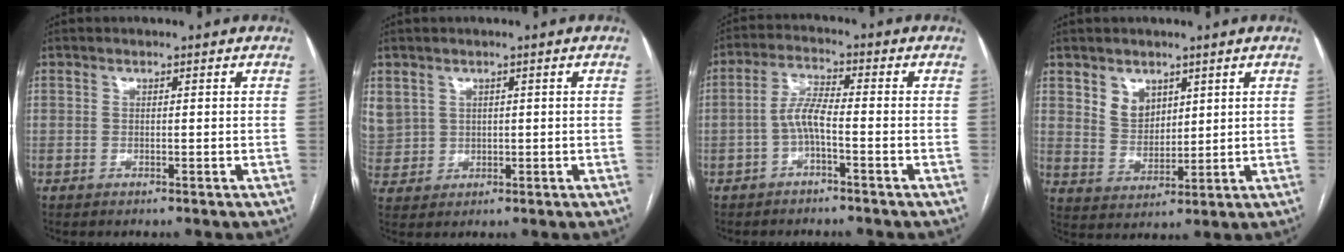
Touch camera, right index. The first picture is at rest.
{"total": 8.5, "force": [2.5, 7.7, 2.5], "torque": [-0.098, 0.024, 0.070]}
{"total": 4.5, "force": [-1.6, 0.7, 4.2], "torque": [-0.085, 0.012, -0.032]}
{"total": 5.2, "force": [2.9, 3.7, 2.2], "torque": [-0.045, 0.003, 0.066]}